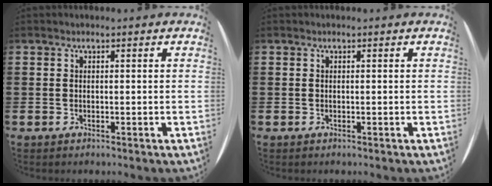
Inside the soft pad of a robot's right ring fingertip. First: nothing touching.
{"total": 0.0}